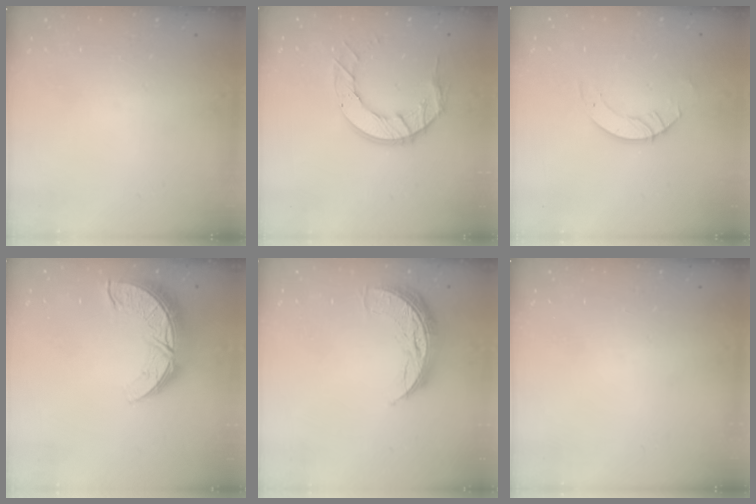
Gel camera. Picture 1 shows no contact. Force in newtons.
{"total": 10.7, "press": 10.6, "slide": 1.1}
{"total": 3.5, "press": 3.5, "slide": 0.3}
{"total": 11.4, "press": 11.4, "slide": 0.8}
{"total": 9.9, "press": 9.9, "slide": 0.6}
{"total": 0.0}